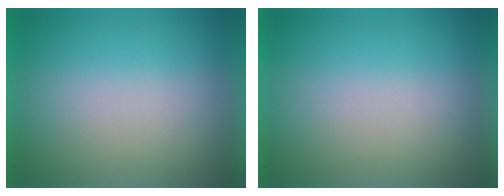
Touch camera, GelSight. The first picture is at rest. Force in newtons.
{"total": 0.0}